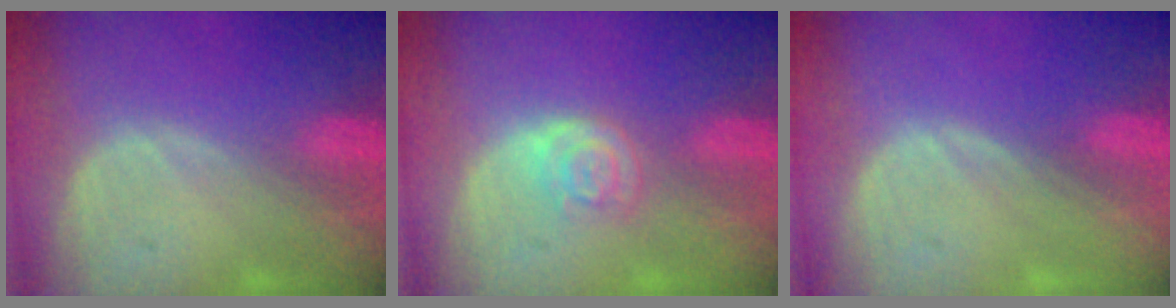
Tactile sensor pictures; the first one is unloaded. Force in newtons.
{"total": 3.7, "press": 3.6, "slide": 0.8}
{"total": 0.0}